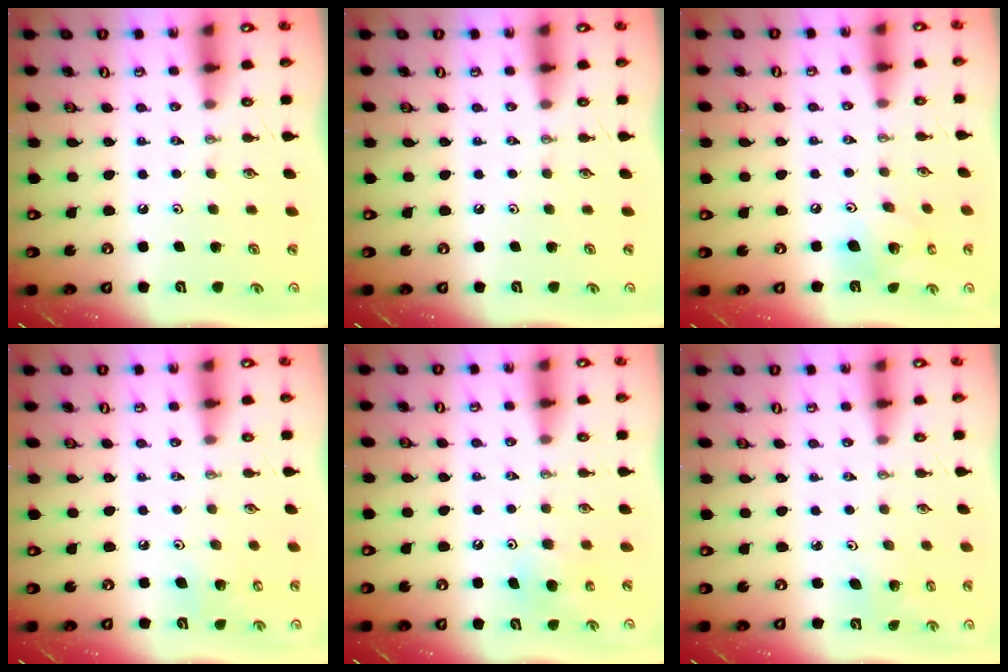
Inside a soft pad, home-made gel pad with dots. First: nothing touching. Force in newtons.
{"total": 0.0}
{"total": 12.8, "press": 12.7, "slide": 2.2}
{"total": 7.5, "press": 7.4, "slide": 1.0}
{"total": 5.8, "press": 5.8, "slide": 0.5}
{"total": 2.3, "press": 2.3, "slide": 0.2}